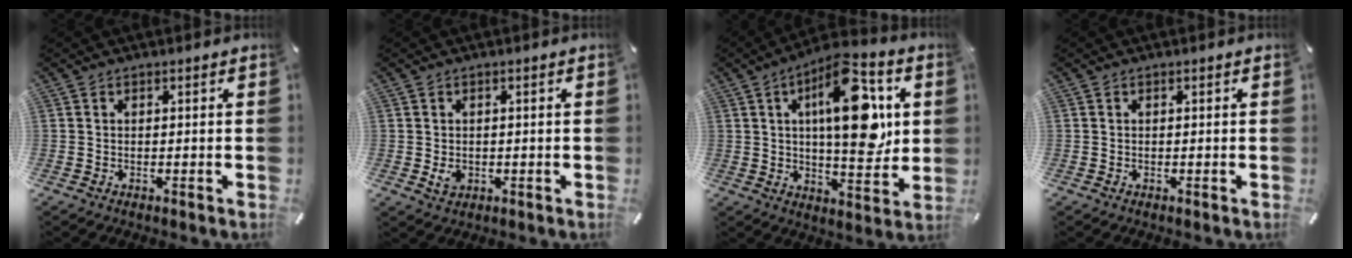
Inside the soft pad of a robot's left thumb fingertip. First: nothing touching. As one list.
[{"total": 2.6, "force": [-0.3, 2.1, 1.5], "torque": [-0.018, 0.001, -0.006]}, {"total": 19.5, "force": [5.4, 8.2, 16.9], "torque": [-0.263, -0.023, 0.078]}, {"total": 0.0}]